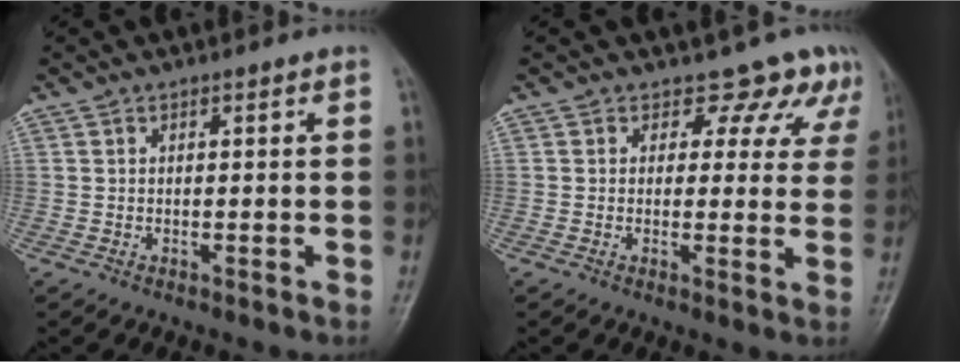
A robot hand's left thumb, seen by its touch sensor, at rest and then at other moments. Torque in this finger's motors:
{"motor_torque": [-0.40, -0.09, -0.21, -0.31, 0.02]}